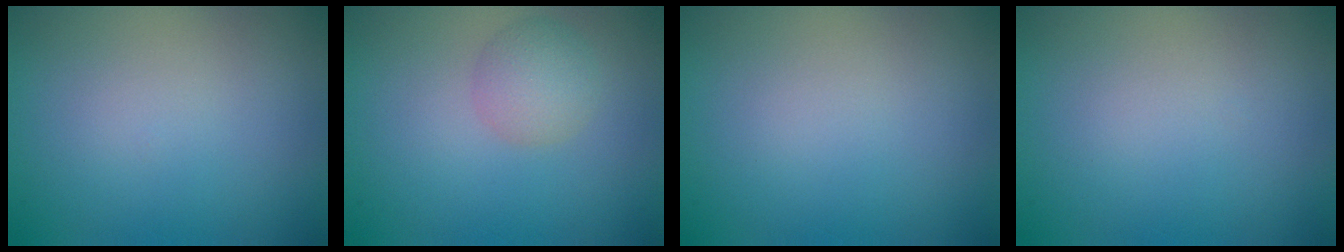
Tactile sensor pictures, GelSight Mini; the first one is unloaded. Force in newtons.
{"total": 2.5, "press": 2.5, "slide": 0.1}
{"total": 0.0}
{"total": 0.0}